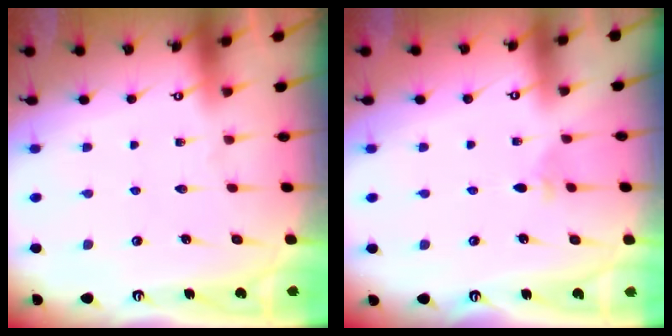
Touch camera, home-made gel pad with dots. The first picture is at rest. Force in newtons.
{"total": 2.2, "press": 2.1, "slide": 0.6}